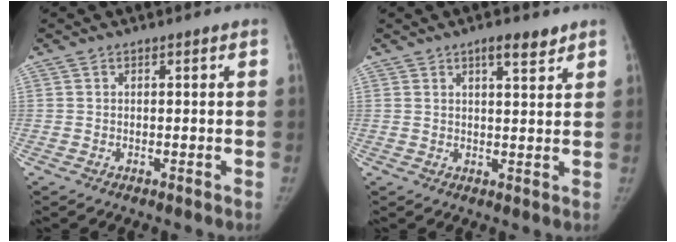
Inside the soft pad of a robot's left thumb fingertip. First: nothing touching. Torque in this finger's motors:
{"motor_torque": [0.15, -0.13, 0.65, -0.06, 0.00]}